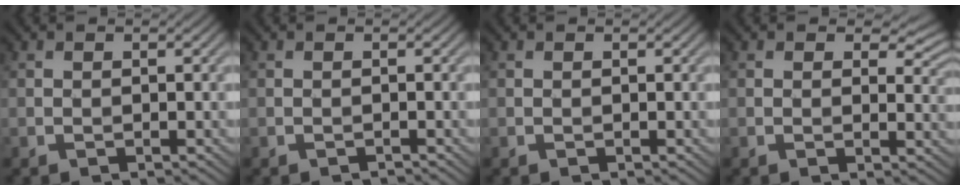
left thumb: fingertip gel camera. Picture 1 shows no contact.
{"total": 0.5, "force": [-0.4, -0.2, -0.2], "torque": [0.003, 0.006, -0.007]}
{"total": 0.0}
{"total": 4.0, "force": [2.0, 2.2, 2.8], "torque": [-0.039, -0.006, 0.027]}